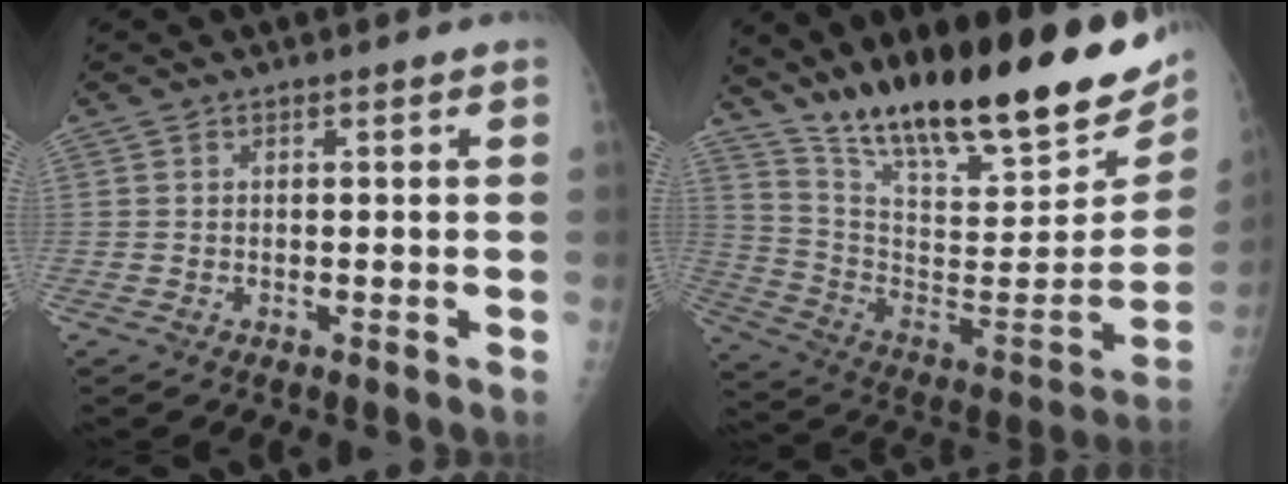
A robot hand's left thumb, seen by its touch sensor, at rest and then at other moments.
{"total": 31.2, "force": [21.8, 8.1, 20.8], "torque": [-0.309, -0.076, 0.353]}